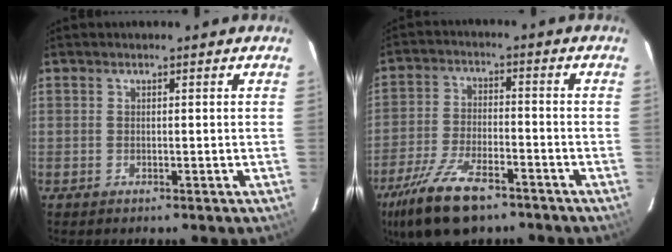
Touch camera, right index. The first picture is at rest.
{"total": 14.9, "force": [-10.4, 5.8, 9.1], "torque": [-0.205, -0.029, -0.189]}